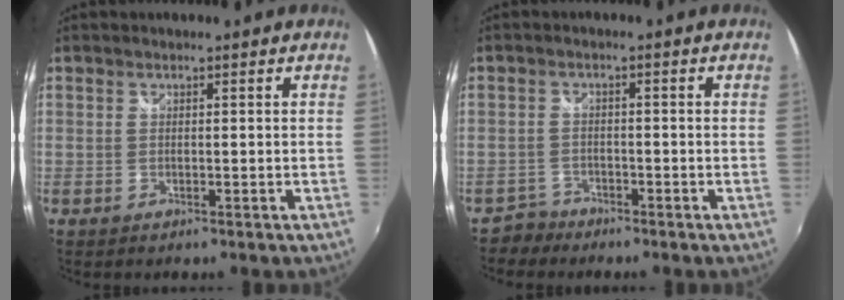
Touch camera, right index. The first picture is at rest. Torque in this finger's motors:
{"motor_torque": [-0.41, -0.19, 0.02, -0.01]}